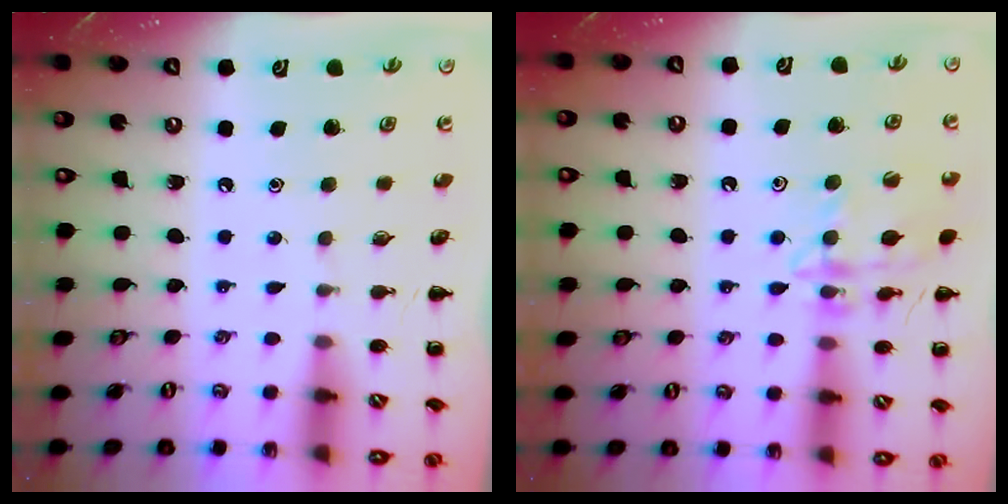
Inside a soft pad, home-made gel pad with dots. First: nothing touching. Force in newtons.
{"total": 13.7, "press": 13.6, "slide": 1.1}